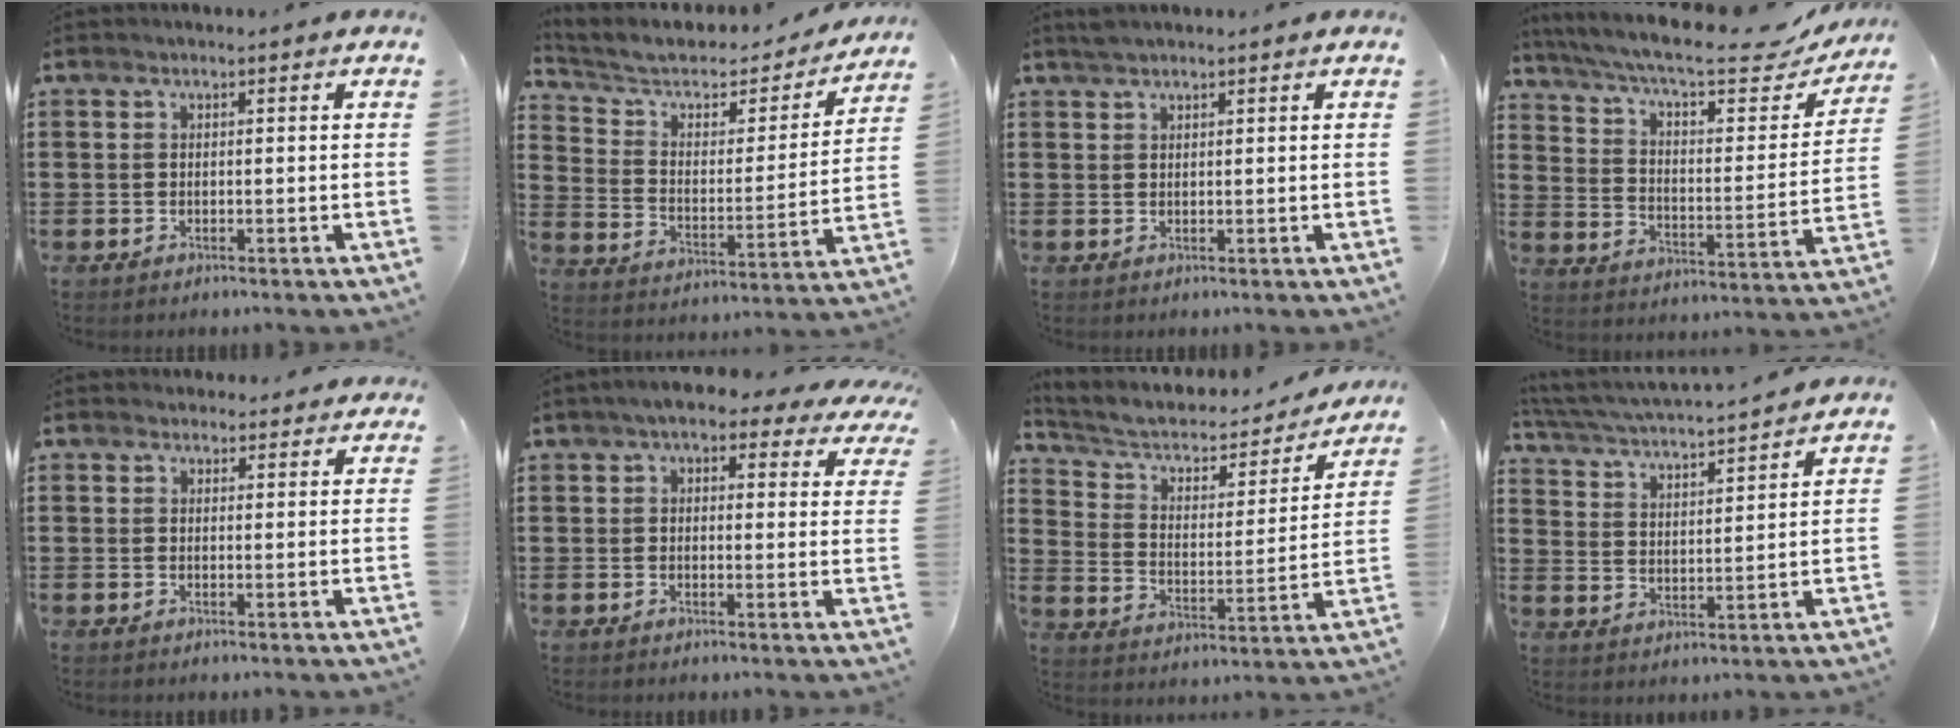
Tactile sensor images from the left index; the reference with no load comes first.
{"total": 6.0, "force": [4.5, 2.7, 2.8], "torque": [-0.081, -0.027, 0.072]}
{"total": 1.5, "force": [1.3, 0.2, 0.6], "torque": [-0.013, 0.001, 0.025]}
{"total": 9.9, "force": [8.0, 1.8, 5.5], "torque": [-0.131, -0.046, 0.132]}
{"total": 2.3, "force": [2.2, 0.7, 0.0], "torque": [-0.006, 0.001, 0.043]}
{"total": 4.9, "force": [3.8, 1.5, 2.6], "torque": [-0.056, -0.002, 0.066]}
{"total": 5.5, "force": [4.0, 2.8, 2.6], "torque": [-0.073, -0.021, 0.062]}
{"total": 3.7, "force": [3.6, -0.3, 1.1], "torque": [-0.042, -0.032, 0.052]}